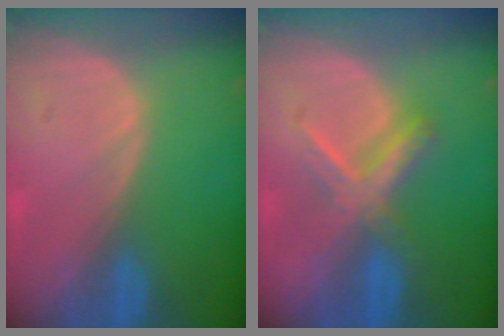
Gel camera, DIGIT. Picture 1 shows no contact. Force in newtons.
{"total": 5.5, "press": 5.4, "slide": 1.1}